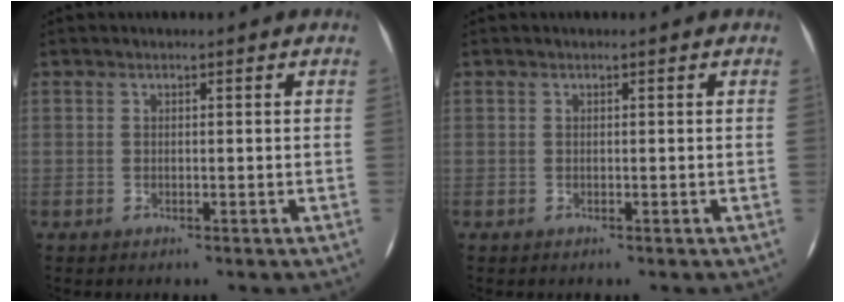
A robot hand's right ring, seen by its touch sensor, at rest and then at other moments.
{"total": 0.0}